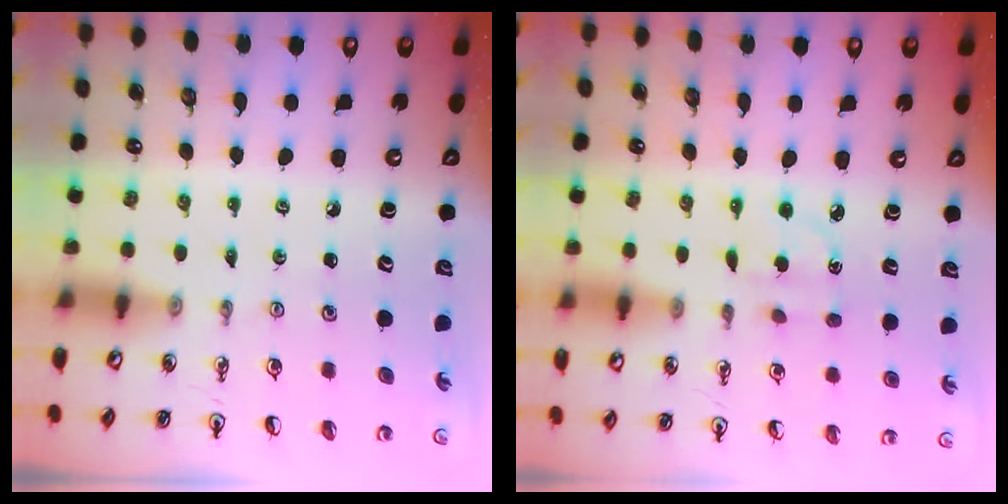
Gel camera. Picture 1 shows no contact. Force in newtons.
{"total": 2.8, "press": 2.6, "slide": 0.8}